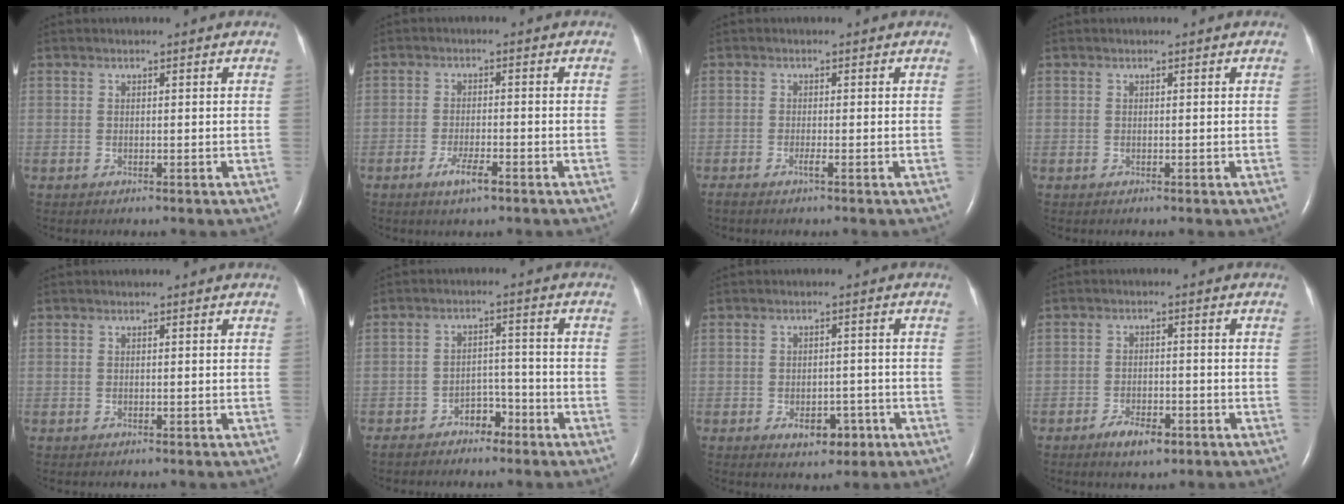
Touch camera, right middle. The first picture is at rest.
{"total": 3.7, "force": [-2.2, 0.6, 2.9], "torque": [-0.058, -0.004, -0.041]}
{"total": 1.0, "force": [-0.6, -0.2, 0.8], "torque": [-0.018, -0.002, -0.013]}
{"total": 0.0}
{"total": 0.0}
{"total": 4.0, "force": [-3.1, 2.0, 1.6], "torque": [-0.024, 0.009, -0.049]}
{"total": 4.6, "force": [-2.2, 2.8, 2.9], "torque": [-0.032, 0.006, -0.025]}
{"total": 4.3, "force": [-2.7, 1.7, 2.9], "torque": [-0.052, 0.001, -0.043]}